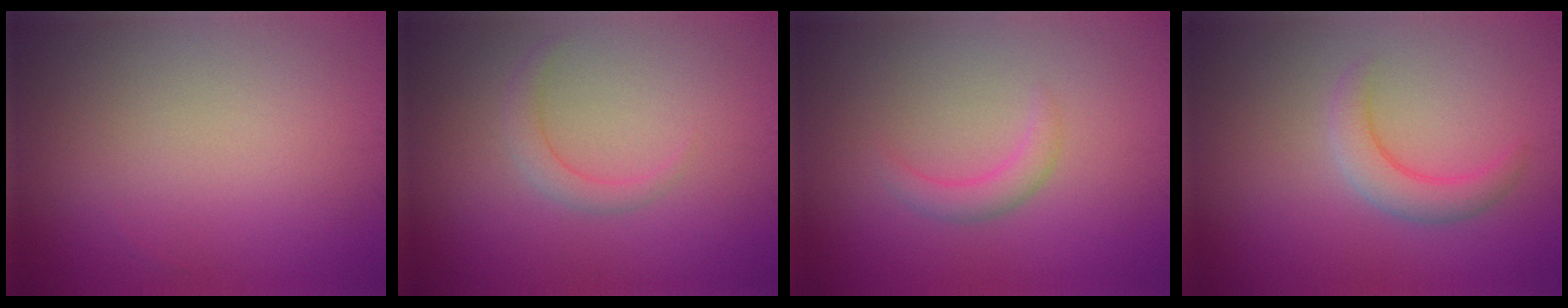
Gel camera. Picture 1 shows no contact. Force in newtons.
{"total": 1.6, "press": 1.6, "slide": 0.1}
{"total": 1.7, "press": 1.7, "slide": 0.3}
{"total": 2.7, "press": 2.7, "slide": 0.2}